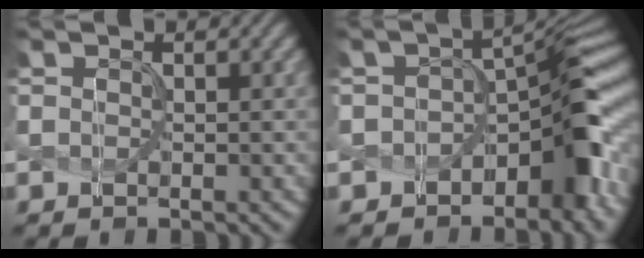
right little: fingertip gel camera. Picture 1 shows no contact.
{"total": 7.8, "force": [-2.4, 3.5, 6.5], "torque": [-0.070, 0.008, -0.049]}